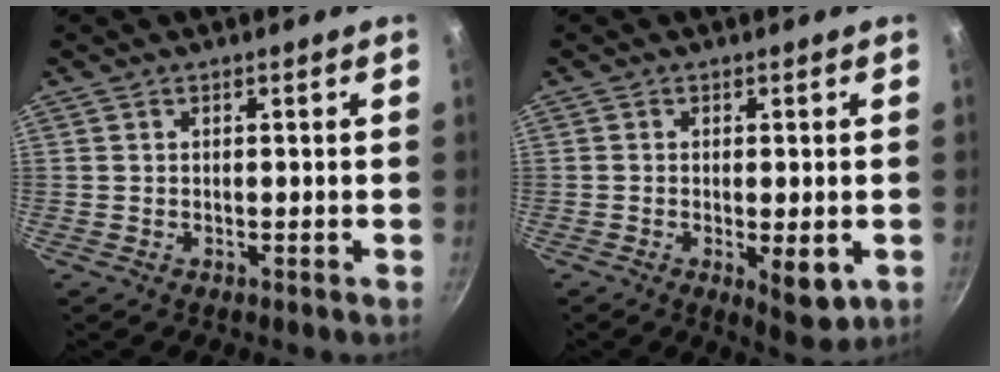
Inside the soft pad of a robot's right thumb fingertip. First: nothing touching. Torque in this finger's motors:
{"motor_torque": [-0.23, 0.27, 0.63, -0.15, 0.15]}